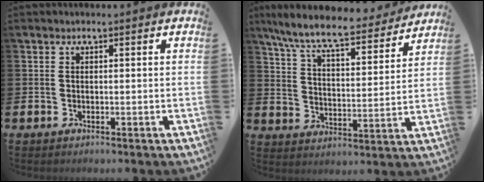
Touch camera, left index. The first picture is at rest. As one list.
[{"total": 9.3, "force": [8.3, 1.3, 4.0], "torque": [-0.112, -0.048, 0.143]}]